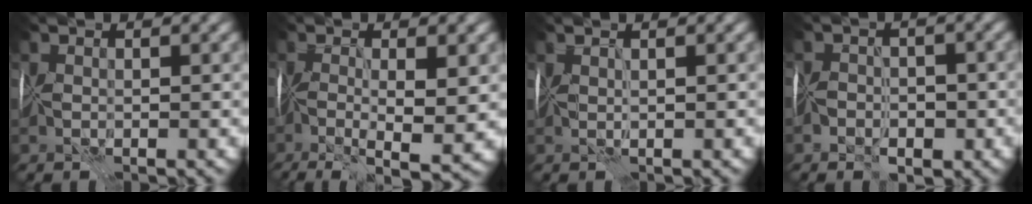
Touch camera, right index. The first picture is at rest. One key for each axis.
{"total": 7.8, "fx": -1.9, "fy": 1.7, "fz": 7.4, "tx": -0.118, "ty": -0.015, "tz": -0.025}
{"total": 0.8, "fx": 0.5, "fy": -0.6, "fz": 0.2, "tx": 0.000, "ty": 0.003, "tz": 0.009}
{"total": 3.0, "fx": -2.1, "fy": 1.8, "fz": 1.3, "tx": -0.006, "ty": 0.000, "tz": -0.040}